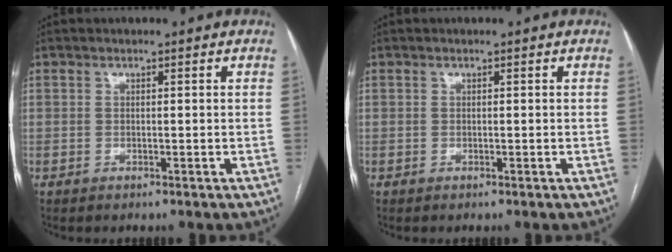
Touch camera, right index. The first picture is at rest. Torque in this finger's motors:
{"motor_torque": [0.00, 0.00, 0.00, 0.00]}